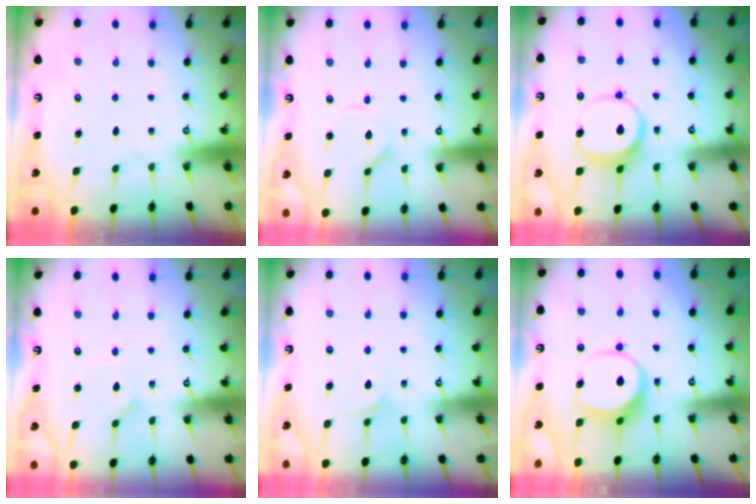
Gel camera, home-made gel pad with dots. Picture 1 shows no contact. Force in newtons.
{"total": 1.5, "press": 1.5, "slide": 0.0}
{"total": 8.7, "press": 8.7, "slide": 1.1}
{"total": 1.1, "press": 1.1, "slide": 0.0}
{"total": 5.9, "press": 5.9, "slide": 0.3}
{"total": 6.3, "press": 6.2, "slide": 0.9}